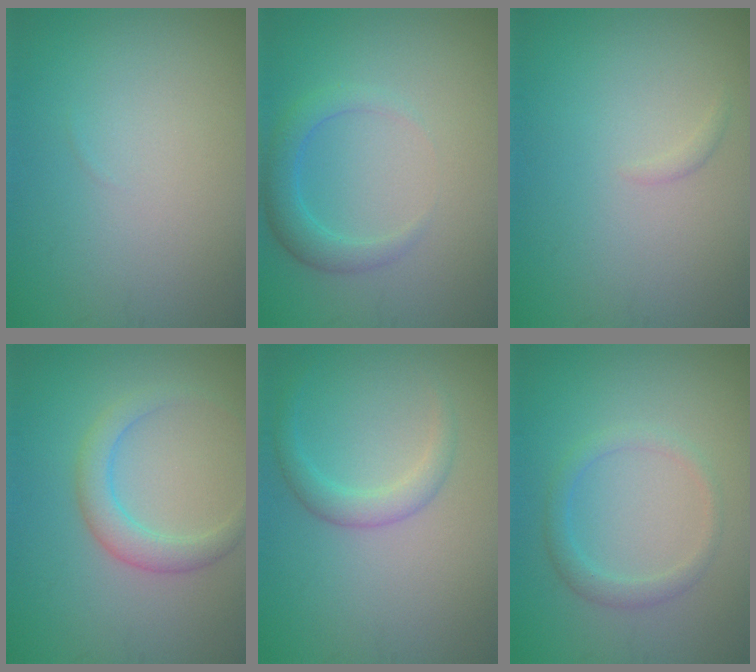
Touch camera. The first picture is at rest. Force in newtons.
{"total": 2.5, "press": 2.5, "slide": 0.2}
{"total": 0.5, "press": 0.5, "slide": 0.1}
{"total": 2.8, "press": 2.8, "slide": 0.2}
{"total": 2.1, "press": 2.1, "slide": 0.1}
{"total": 1.9, "press": 1.9, "slide": 0.1}